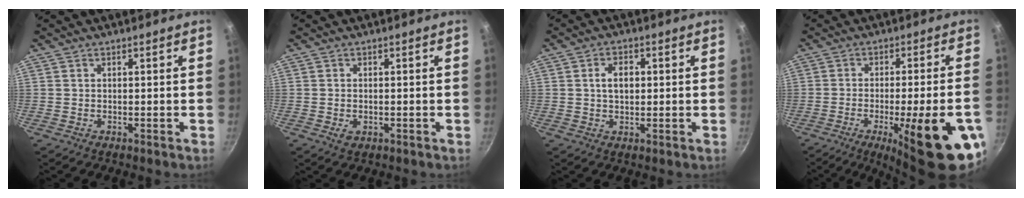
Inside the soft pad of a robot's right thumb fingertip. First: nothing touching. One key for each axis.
{"total": 2.0, "fx": -0.5, "fy": 1.3, "fz": 1.4, "tx": -0.023, "ty": -0.003, "tz": -0.006}
{"total": 4.2, "fx": 0.5, "fy": 2.9, "fz": 3.1, "tx": -0.037, "ty": 0.008, "tz": 0.007}
{"total": 21.1, "fx": -7.9, "fy": 4.8, "fz": 19.0, "tx": -0.237, "ty": 0.017, "tz": -0.102}